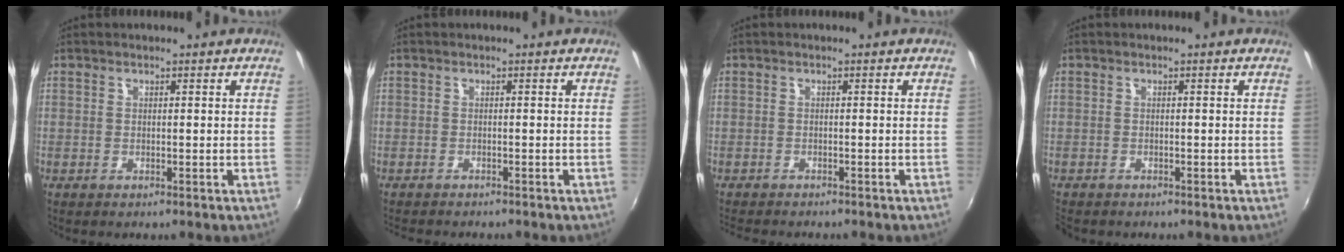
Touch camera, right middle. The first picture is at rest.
{"total": 2.5, "force": [-2.4, 0.4, 0.7], "torque": [-0.022, -0.015, -0.041]}
{"total": 3.5, "force": [-3.3, 0.5, 1.1], "torque": [-0.031, -0.016, -0.058]}
{"total": 1.5, "force": [-1.4, 0.6, 0.2], "torque": [-0.010, -0.006, -0.024]}